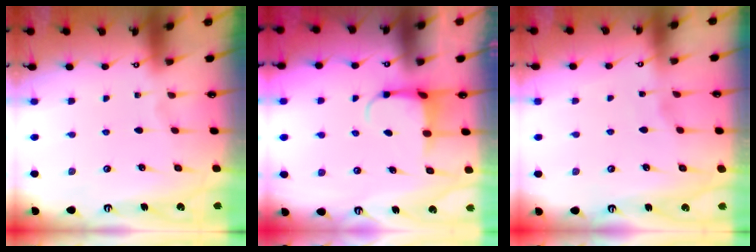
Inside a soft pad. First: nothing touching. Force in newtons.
{"total": 4.0, "press": 3.8, "slide": 1.1}
{"total": 1.8, "press": 1.8, "slide": 0.3}